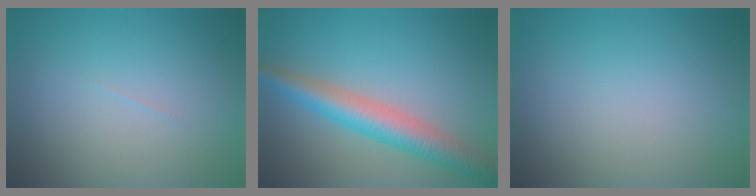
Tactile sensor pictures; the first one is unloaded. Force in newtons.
{"total": 5.3, "press": 5.3, "slide": 0.2}
{"total": 0.0}